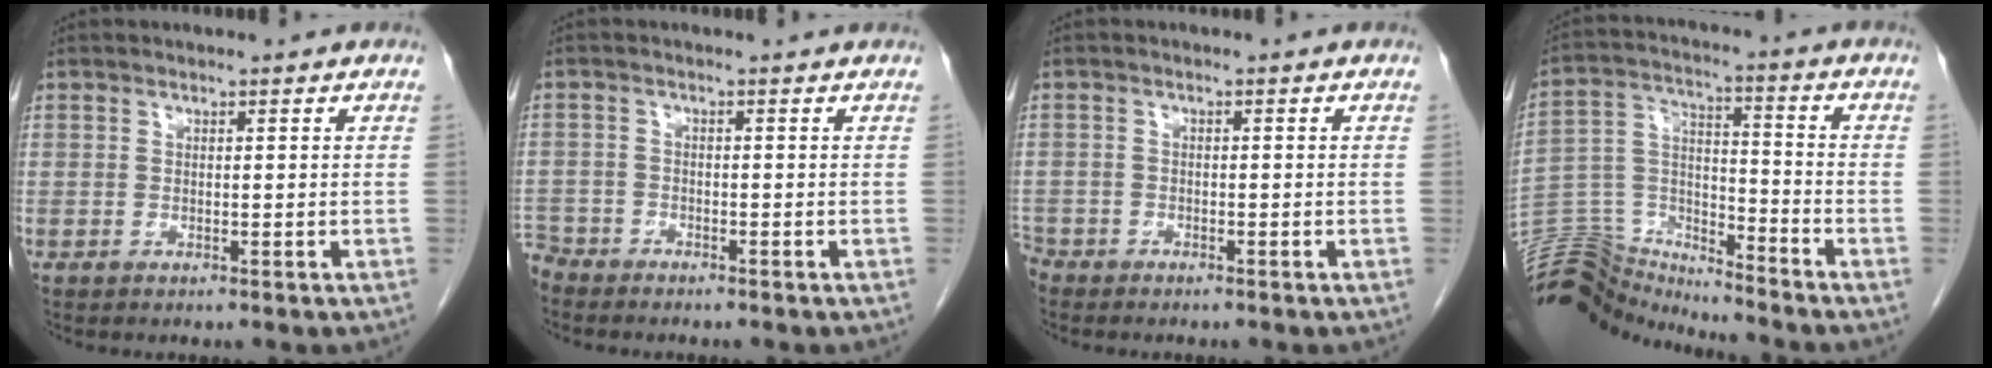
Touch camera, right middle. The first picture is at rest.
{"total": 3.7, "force": [-3.3, 1.5, 0.4], "torque": [-0.001, -0.001, -0.061]}
{"total": 2.8, "force": [-2.5, 1.2, 0.2], "torque": [-0.009, -0.002, -0.048]}
{"total": 11.7, "force": [-11.7, 0.8, -0.6], "torque": [0.002, 0.054, -0.221]}